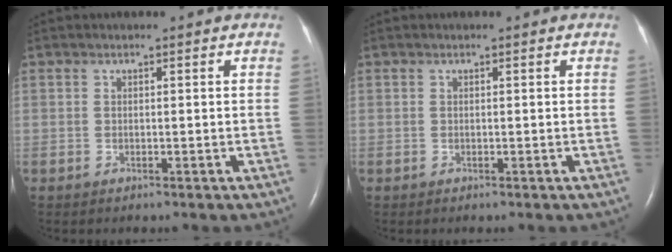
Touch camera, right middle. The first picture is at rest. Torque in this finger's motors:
{"motor_torque": [-0.07, -0.09, 0.00, 0.02]}